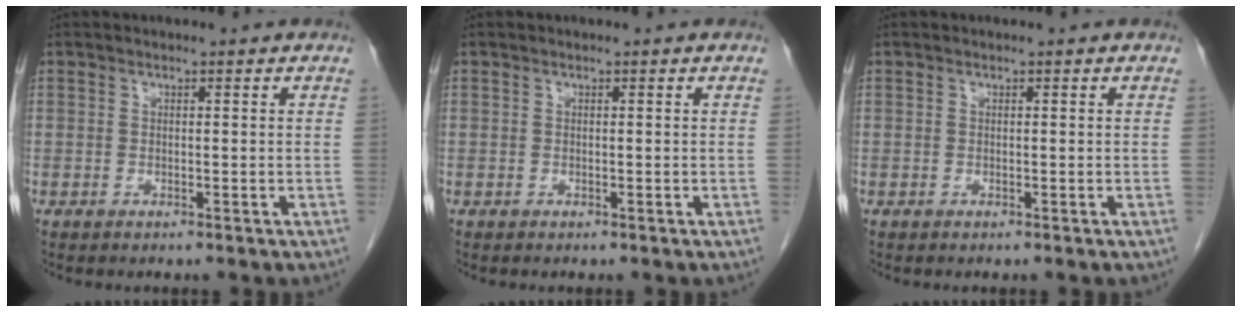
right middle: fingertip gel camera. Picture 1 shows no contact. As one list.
[{"total": 0.0}, {"total": 0.0}]